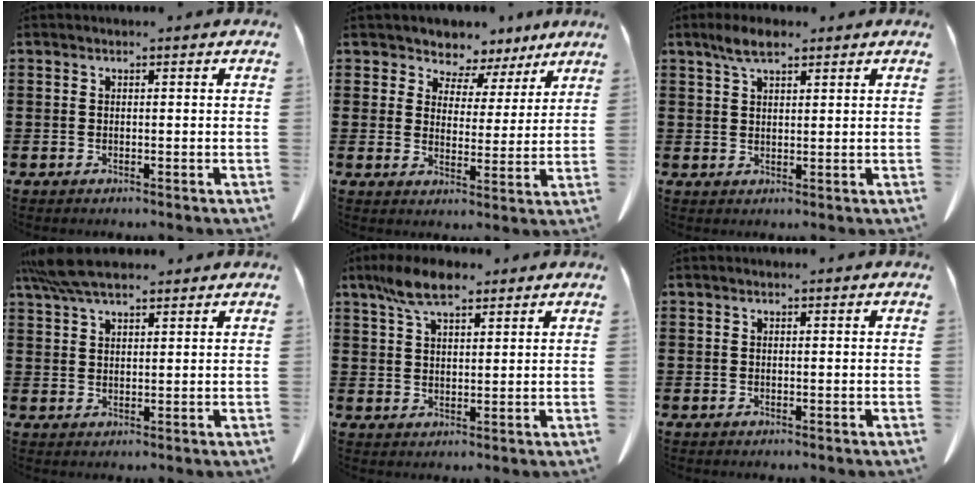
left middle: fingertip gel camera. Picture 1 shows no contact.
{"total": 5.1, "force": [4.5, 2.4, -0.1], "torque": [-0.030, -0.026, 0.079]}
{"total": 4.1, "force": [2.7, 1.3, 2.7], "torque": [-0.059, 0.003, 0.050]}
{"total": 6.4, "force": [5.1, 1.6, 3.4], "torque": [-0.080, -0.007, 0.098]}
{"total": 7.2, "force": [5.0, 2.5, 4.6], "torque": [-0.101, 0.002, 0.093]}
{"total": 0.0}